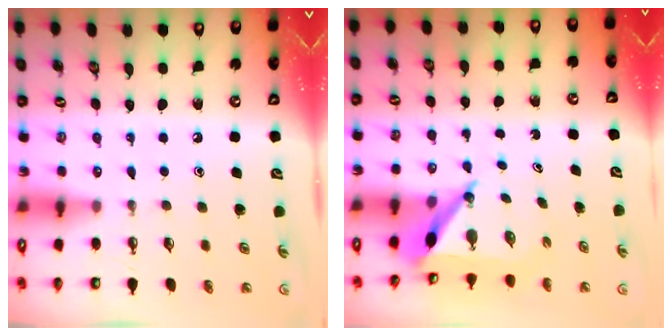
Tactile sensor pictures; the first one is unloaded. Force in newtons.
{"total": 6.5, "press": 6.5, "slide": 0.5}